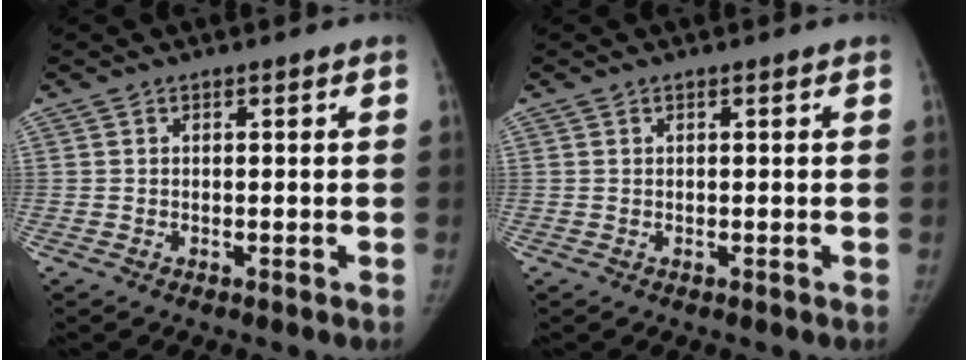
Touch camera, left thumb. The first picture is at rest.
{"total": 0.0}